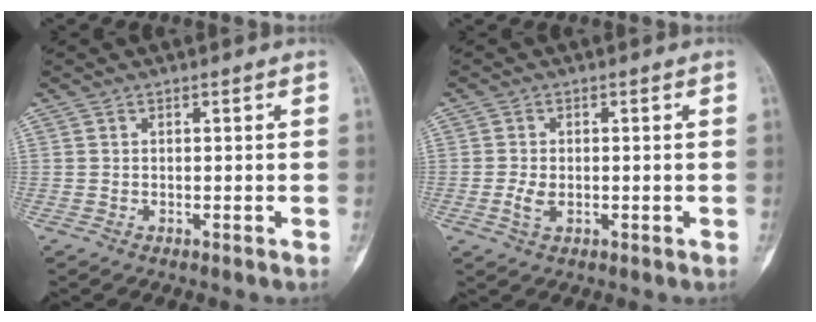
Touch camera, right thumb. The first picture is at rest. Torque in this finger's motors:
{"motor_torque": [-0.52, -0.10, 0.13, 0.29, 0.00]}